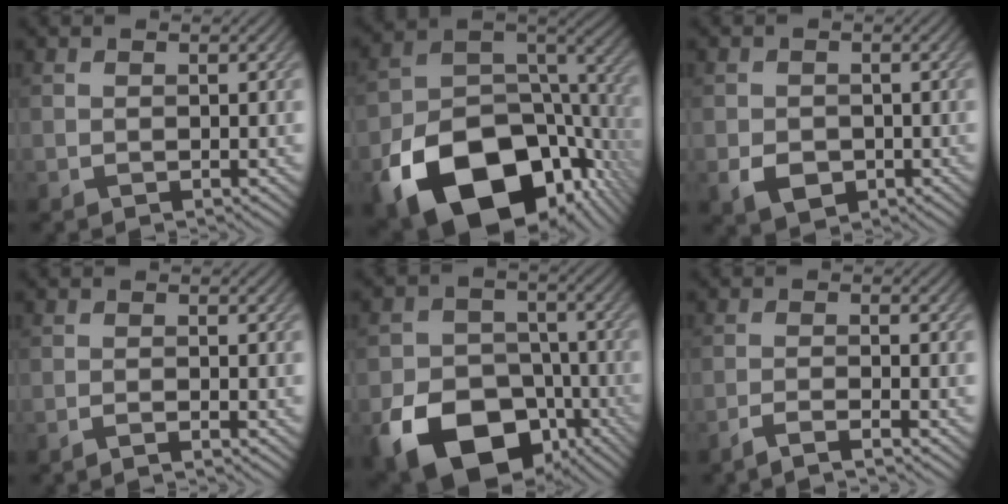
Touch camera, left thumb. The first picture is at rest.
{"total": 19.2, "force": [-9.2, 12.0, 11.8], "torque": [-0.224, -0.054, -0.135]}
{"total": 3.3, "force": [-1.1, 2.6, 1.7], "torque": [-0.036, -0.013, -0.021]}
{"total": 1.4, "force": [-1.1, 0.1, 1.0], "torque": [-0.013, 0.002, -0.027]}
{"total": 16.2, "force": [-8.5, 11.2, 8.1], "torque": [-0.173, -0.053, -0.140]}
{"total": 3.1, "force": [-2.3, 0.3, 2.0], "torque": [-0.025, 0.001, -0.061]}